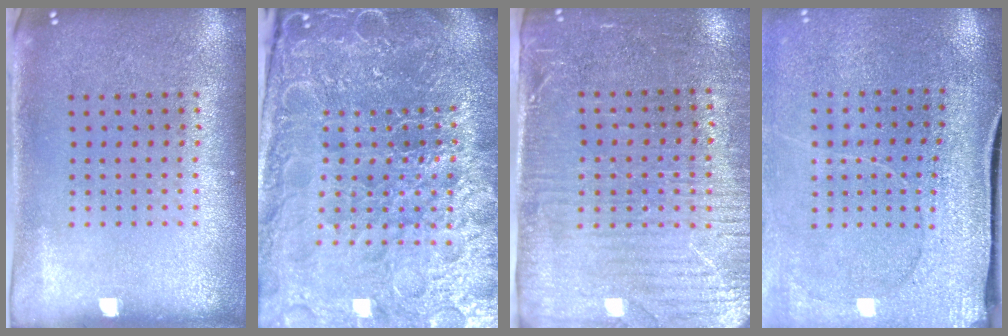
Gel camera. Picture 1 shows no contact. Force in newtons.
{"total": 6.5, "press": 5.7, "slide": 3.1}
{"total": 3.4, "press": 3.1, "slide": 1.5}
{"total": 3.0, "press": 2.8, "slide": 1.1}